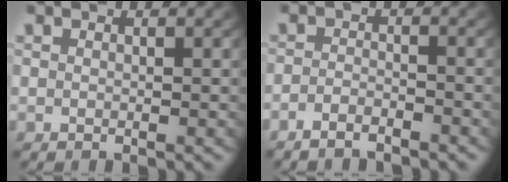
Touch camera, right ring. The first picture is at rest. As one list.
[{"total": 2.7, "force": [-2.6, 0.4, 0.6], "torque": [-0.016, -0.009, -0.043]}]